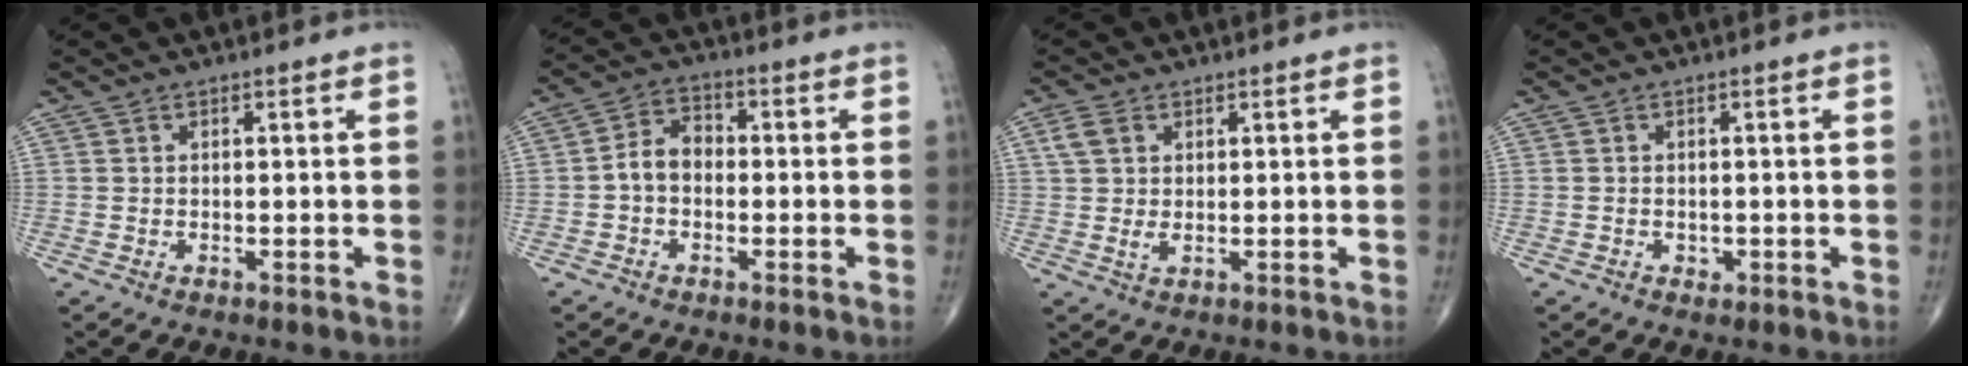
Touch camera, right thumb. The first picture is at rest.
{"total": 5.5, "force": [-1.0, 4.0, 3.7], "torque": [-0.047, 0.023, -0.032]}
{"total": 4.1, "force": [1.4, 2.7, 2.7], "torque": [-0.057, 0.002, 0.029]}
{"total": 1.1, "force": [-0.4, 0.8, 0.5], "torque": [-0.001, 0.002, -0.004]}